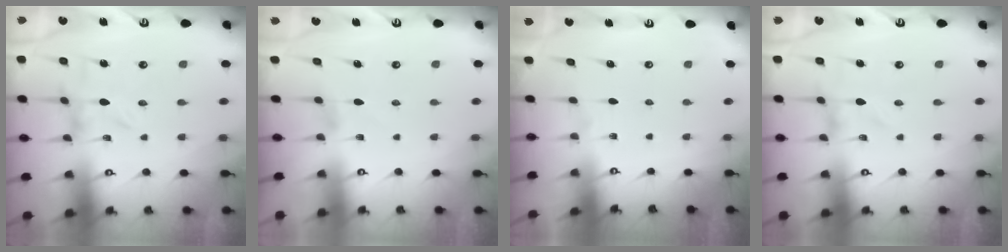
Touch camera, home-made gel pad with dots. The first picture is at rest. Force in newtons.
{"total": 0.9, "press": 0.9, "slide": 0.3}
{"total": 0.0}
{"total": 0.0}